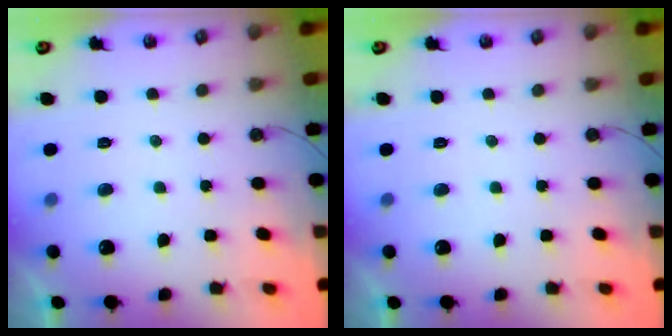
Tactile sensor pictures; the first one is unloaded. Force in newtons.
{"total": 0.0}